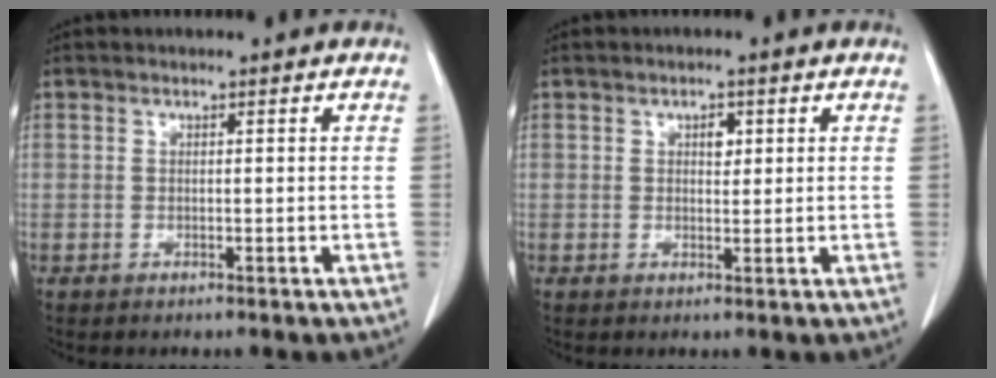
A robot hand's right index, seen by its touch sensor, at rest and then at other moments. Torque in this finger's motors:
{"motor_torque": [0.06, 0.04, 0.04, 0.01]}